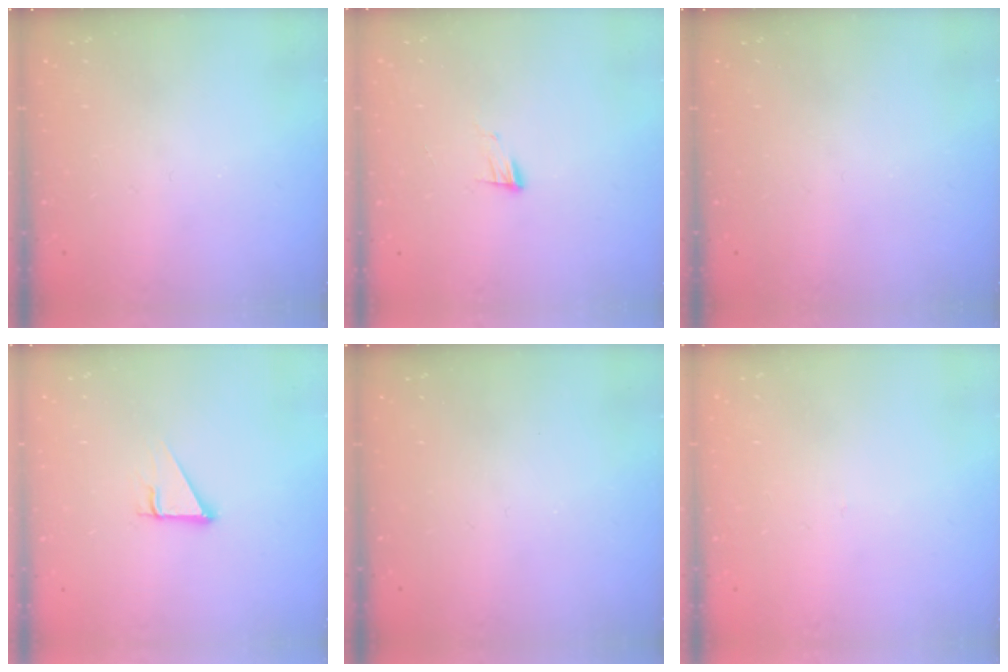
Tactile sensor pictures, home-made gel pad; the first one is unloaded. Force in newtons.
{"total": 5.1, "press": 5.1, "slide": 0.5}
{"total": 0.0}
{"total": 3.3, "press": 3.3, "slide": 0.2}
{"total": 0.0}
{"total": 2.7, "press": 2.7, "slide": 0.3}